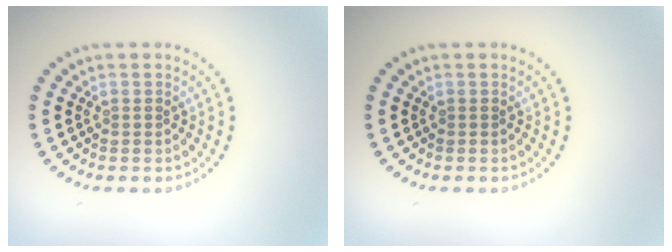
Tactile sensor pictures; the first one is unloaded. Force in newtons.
{"total": 0.0}